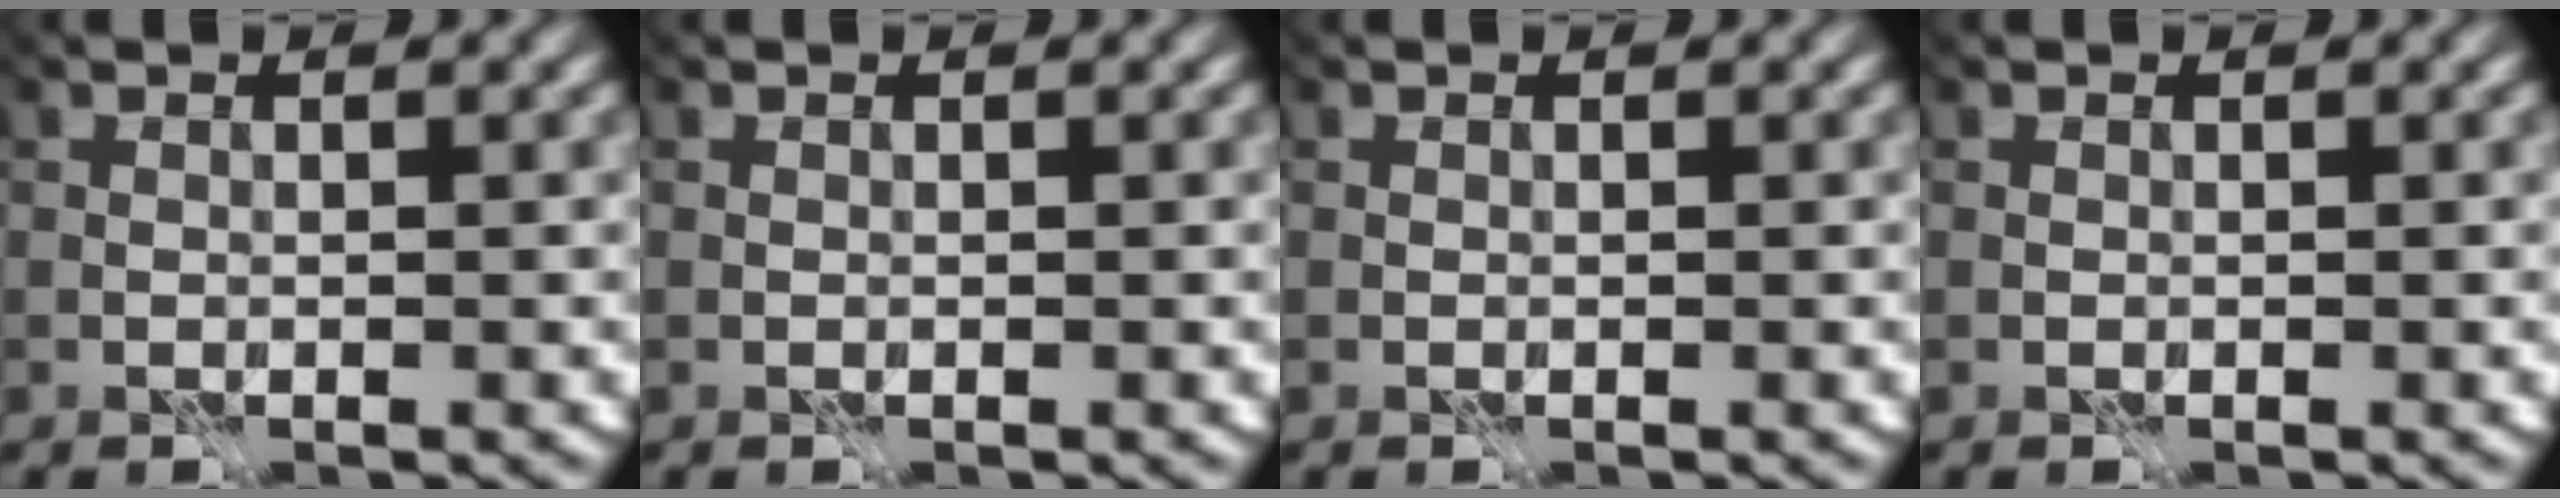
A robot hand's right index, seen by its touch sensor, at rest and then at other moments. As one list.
[{"total": 0.0}, {"total": 0.0}, {"total": 0.0}]